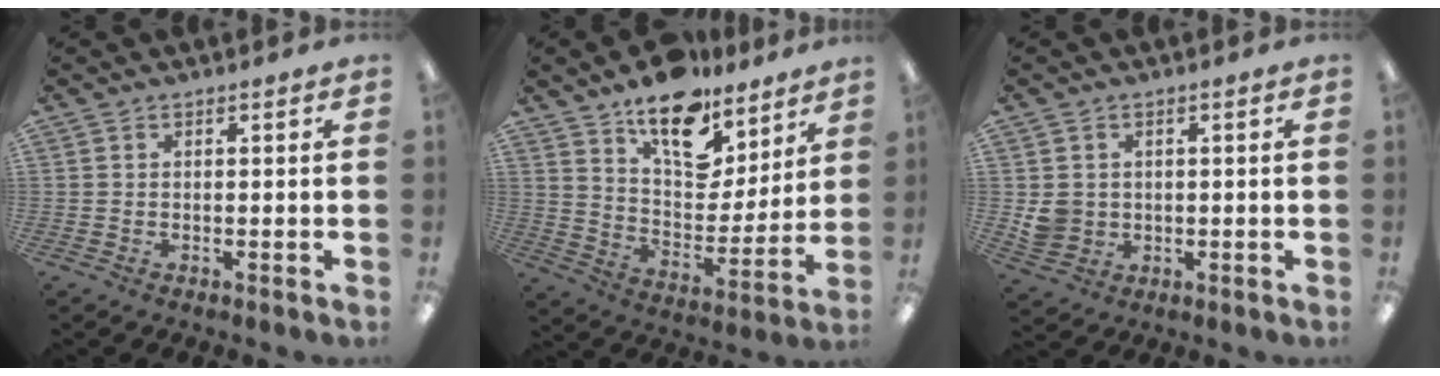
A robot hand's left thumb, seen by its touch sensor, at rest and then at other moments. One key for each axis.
{"total": 15.2, "fx": 11.6, "fy": 7.5, "fz": 6.5, "tx": -0.108, "ty": -0.081, "tz": 0.211}
{"total": 4.5, "fx": 0.8, "fy": 4.3, "fz": 1.1, "tx": -0.012, "ty": 0.004, "tz": 0.017}